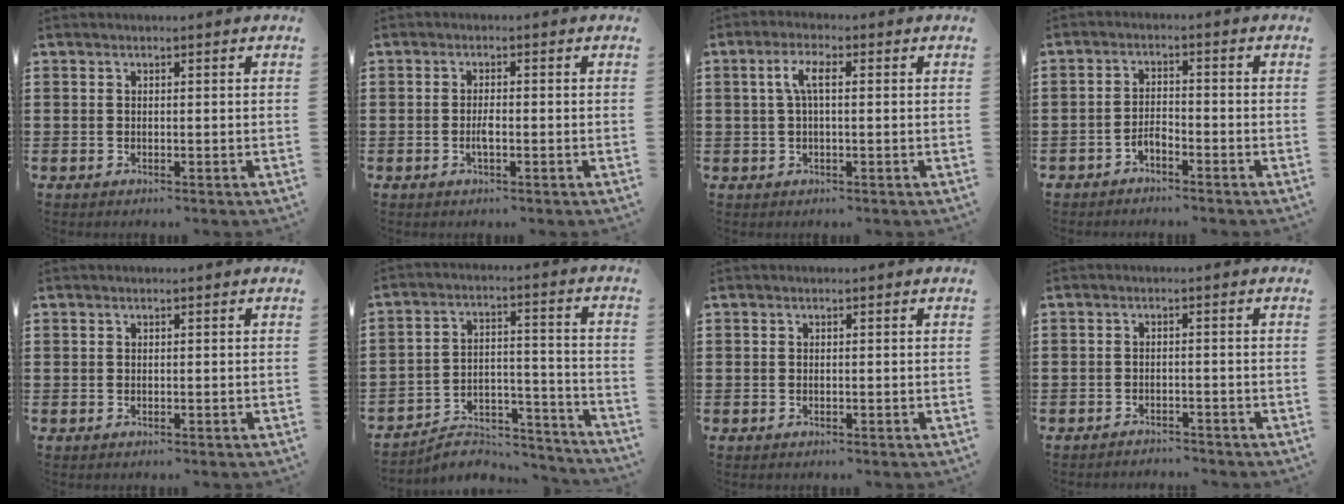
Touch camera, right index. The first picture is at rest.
{"total": 1.8, "force": [-0.6, 0.4, 1.6], "torque": [-0.031, 0.001, -0.010]}
{"total": 4.0, "force": [0.4, 1.2, 3.8], "torque": [-0.087, 0.003, -0.001]}
{"total": 2.6, "force": [-2.2, 0.6, 1.3], "torque": [-0.026, 0.009, -0.044]}
{"total": 0.0}
{"total": 6.0, "force": [-5.5, 1.9, 1.4], "torque": [-0.020, 0.015, -0.104]}
{"total": 0.0}
{"total": 1.8, "force": [-1.7, 0.1, -0.1], "torque": [-0.005, 0.000, -0.038]}